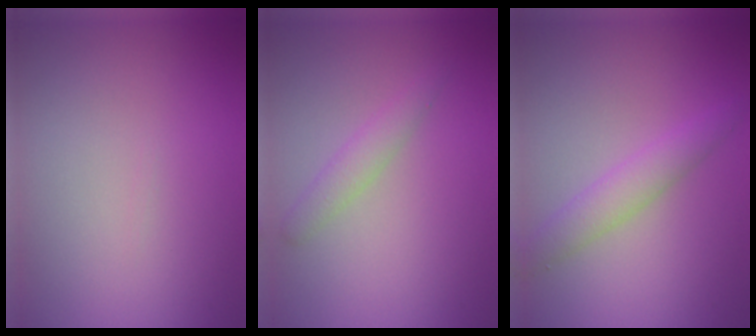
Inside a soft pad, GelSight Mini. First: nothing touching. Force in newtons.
{"total": 1.7, "press": 1.7, "slide": 0.1}
{"total": 2.7, "press": 2.6, "slide": 0.1}